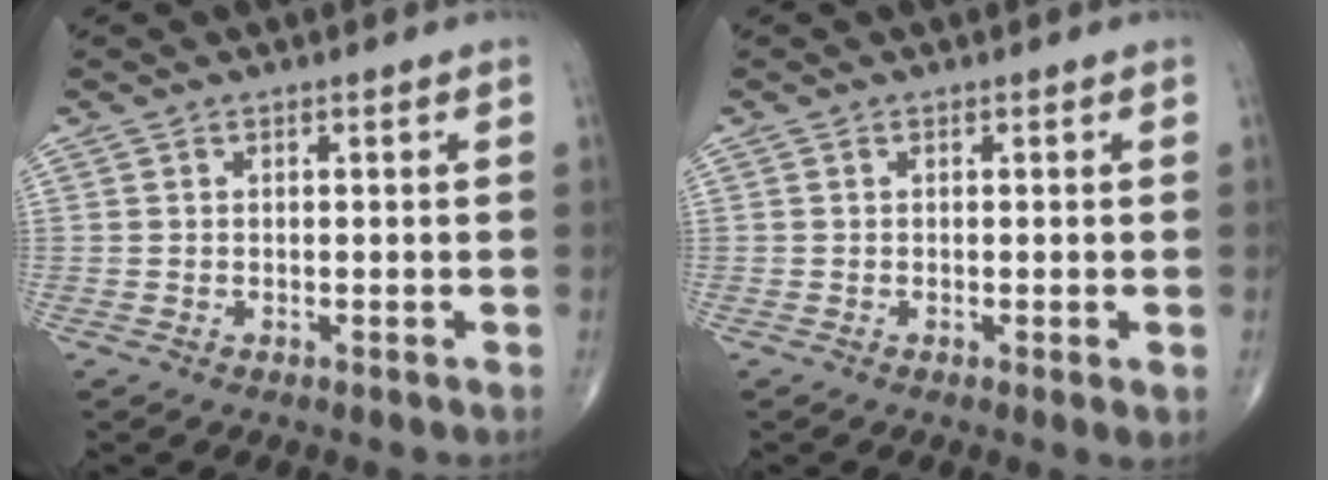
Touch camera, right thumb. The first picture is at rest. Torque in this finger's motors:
{"motor_torque": [0.28, 0.51, -0.07, -0.04, 0.04]}